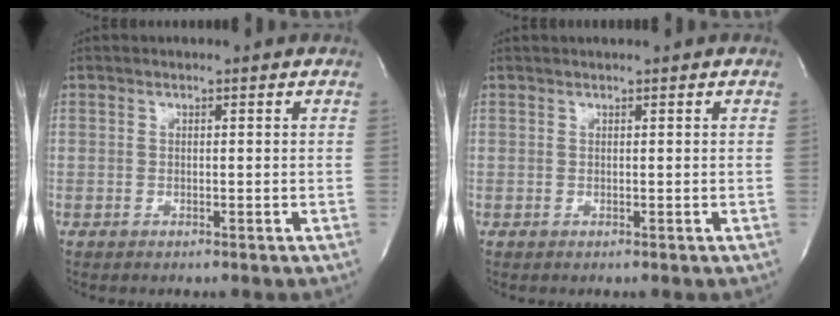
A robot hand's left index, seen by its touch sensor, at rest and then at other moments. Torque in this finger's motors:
{"motor_torque": [0.12, -0.08, -0.03, -0.01]}